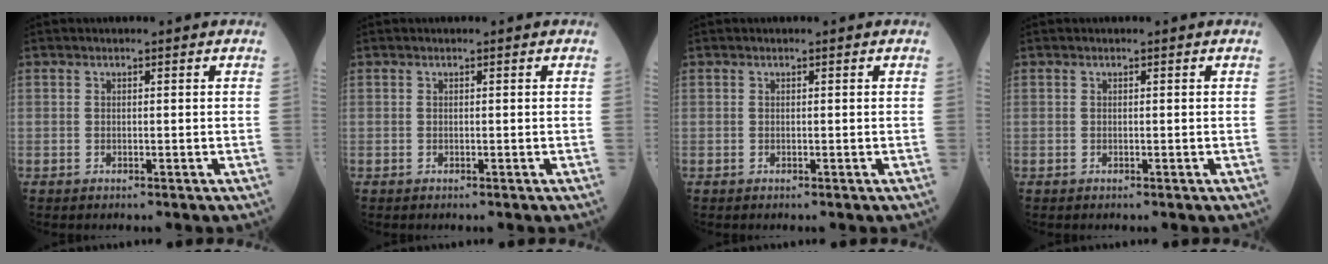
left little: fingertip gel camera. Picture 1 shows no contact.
{"total": 0.0}
{"total": 0.0}
{"total": 0.0}